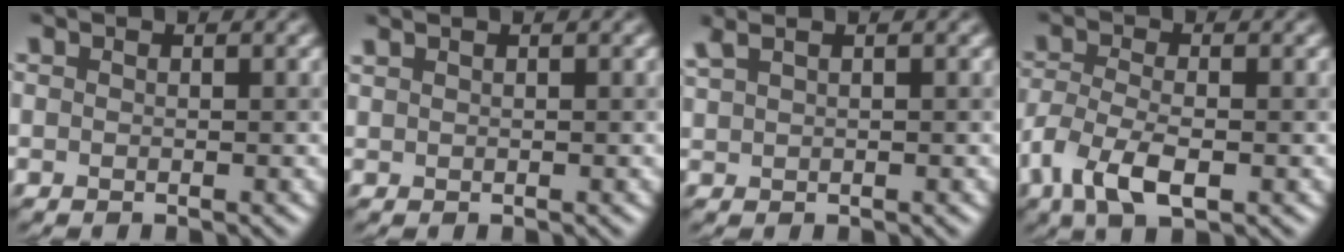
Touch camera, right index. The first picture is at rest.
{"total": 0.8, "force": [0.8, 0.1, -0.1], "torque": [0.004, 0.009, 0.014]}
{"total": 1.7, "force": [1.5, 0.5, 0.6], "torque": [-0.011, 0.013, 0.035]}
{"total": 4.6, "force": [-1.7, 2.2, 3.6], "torque": [-0.081, -0.001, -0.040]}